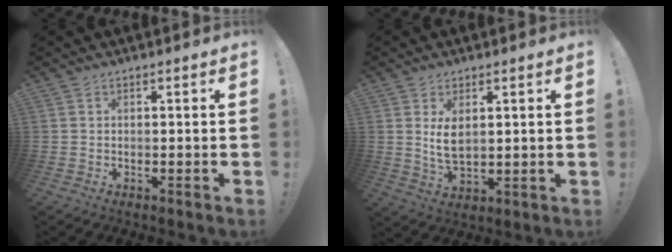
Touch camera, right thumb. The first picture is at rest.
{"total": 6.1, "force": [1.8, 3.2, 4.9], "torque": [-0.077, -0.015, 0.026]}